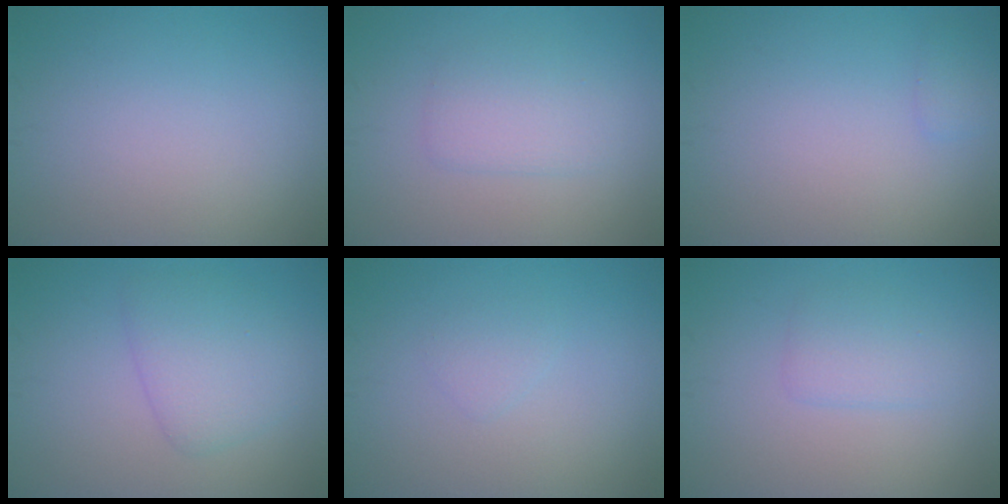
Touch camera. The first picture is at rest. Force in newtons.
{"total": 2.3, "press": 2.3, "slide": 0.1}
{"total": 0.7, "press": 0.7, "slide": 0.0}
{"total": 3.5, "press": 3.5, "slide": 0.3}
{"total": 0.9, "press": 0.9, "slide": 0.1}
{"total": 1.9, "press": 1.9, "slide": 0.1}